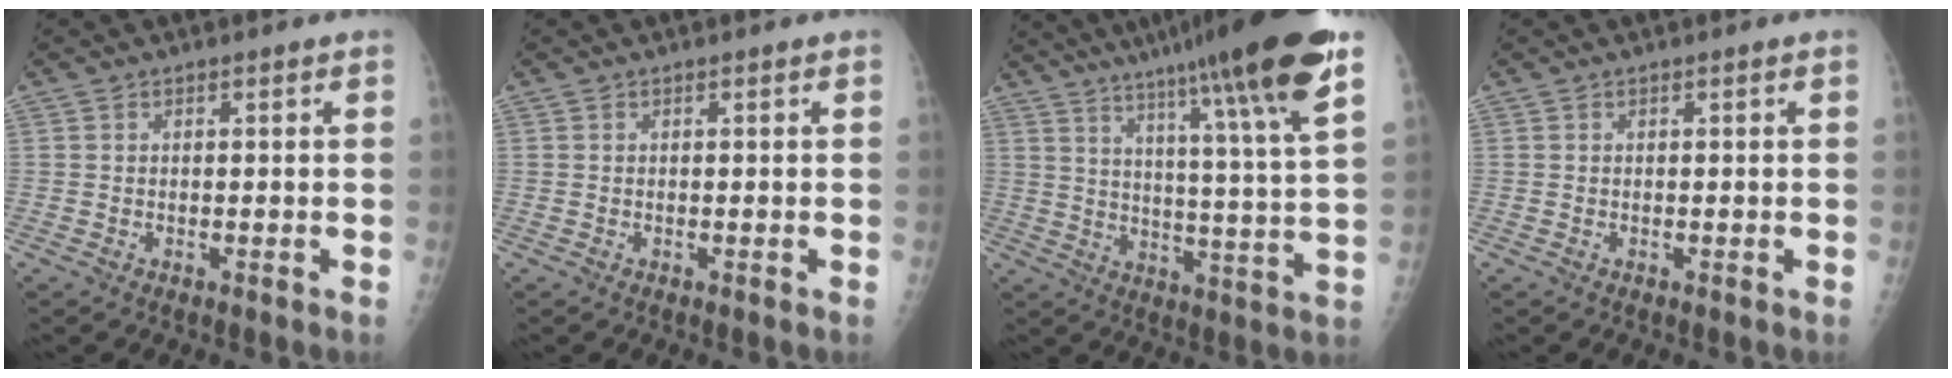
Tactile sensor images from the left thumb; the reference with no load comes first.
{"total": 0.0}
{"total": 23.3, "force": [15.5, 0.7, 17.4], "torque": [-0.251, -0.054, 0.220]}
{"total": 0.0}